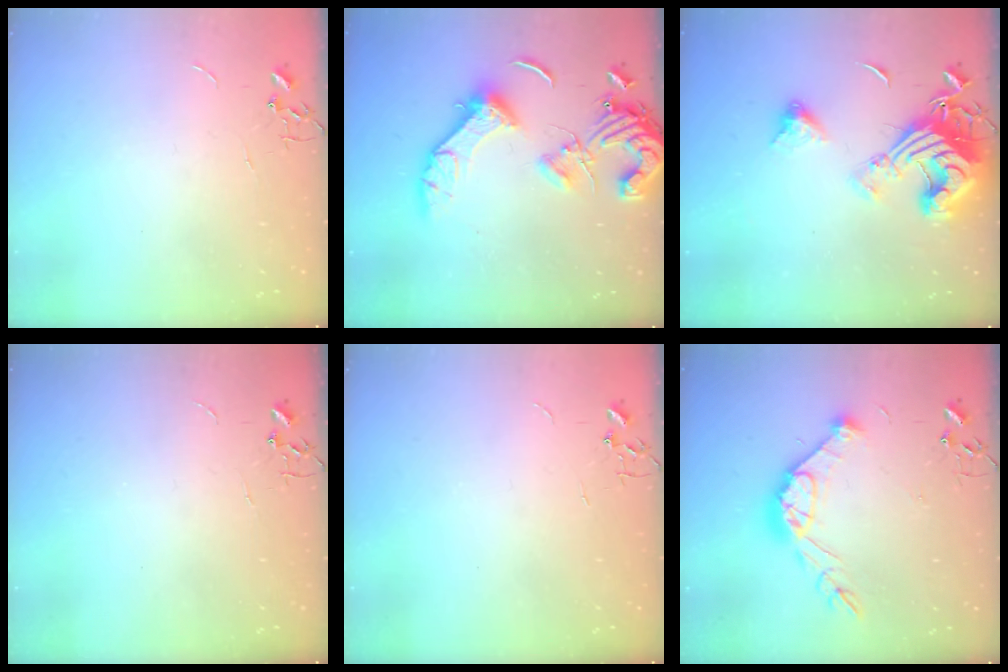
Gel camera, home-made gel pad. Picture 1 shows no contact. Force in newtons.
{"total": 17.1, "press": 17.0, "slide": 2.2}
{"total": 18.5, "press": 18.3, "slide": 2.2}
{"total": 0.0}
{"total": 0.0}
{"total": 14.4, "press": 14.4, "slide": 0.8}